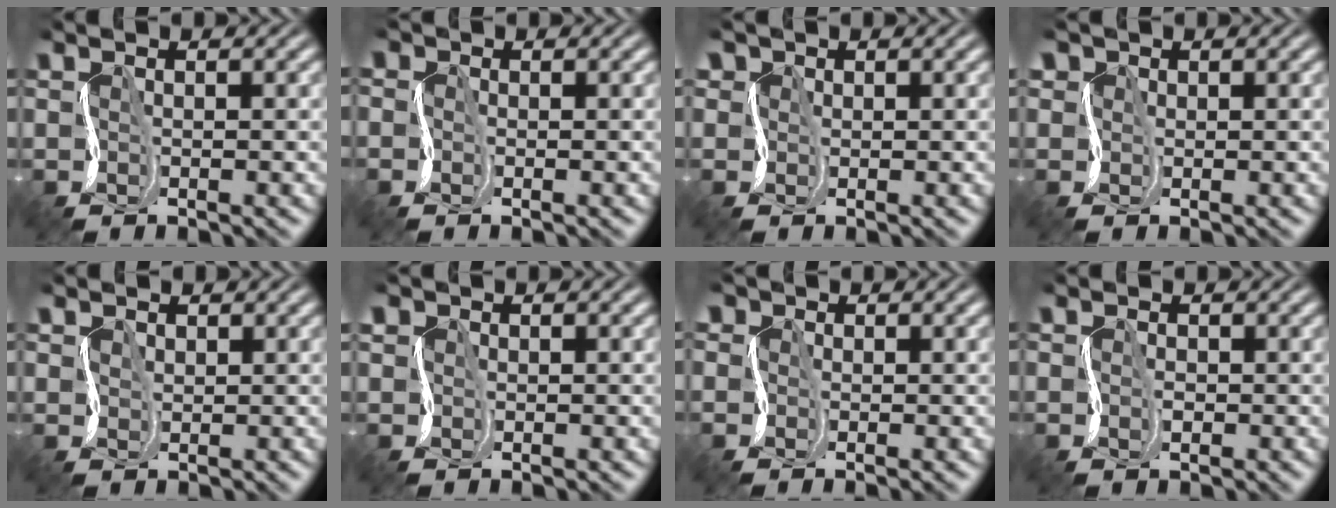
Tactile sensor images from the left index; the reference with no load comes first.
{"total": 2.3, "force": [0.1, 2.0, 1.1], "torque": [-0.011, 0.010, -0.023]}
{"total": 3.2, "force": [1.4, 2.7, 1.1], "torque": [-0.014, 0.015, -0.002]}
{"total": 2.9, "force": [1.2, 2.4, 0.9], "torque": [-0.008, 0.013, -0.002]}
{"total": 1.8, "force": [1.2, 1.3, -0.2], "torque": [-0.010, 0.013, 0.008]}
{"total": 2.8, "force": [0.5, 2.4, 1.4], "torque": [-0.008, 0.012, -0.006]}
{"total": 5.2, "force": [0.9, 4.2, 2.9], "torque": [-0.035, 0.016, -0.022]}
{"total": 1.1, "force": [0.0, 1.1, 0.2], "torque": [-0.001, 0.005, -0.005]}